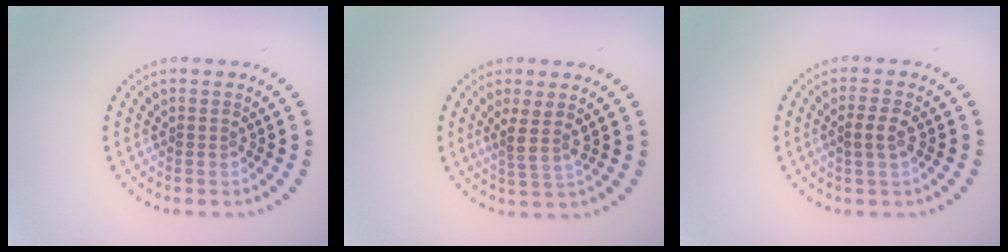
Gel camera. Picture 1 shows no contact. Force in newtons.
{"total": 2.2, "press": 1.6, "slide": 1.5}
{"total": 1.8, "press": 1.8, "slide": 0.6}